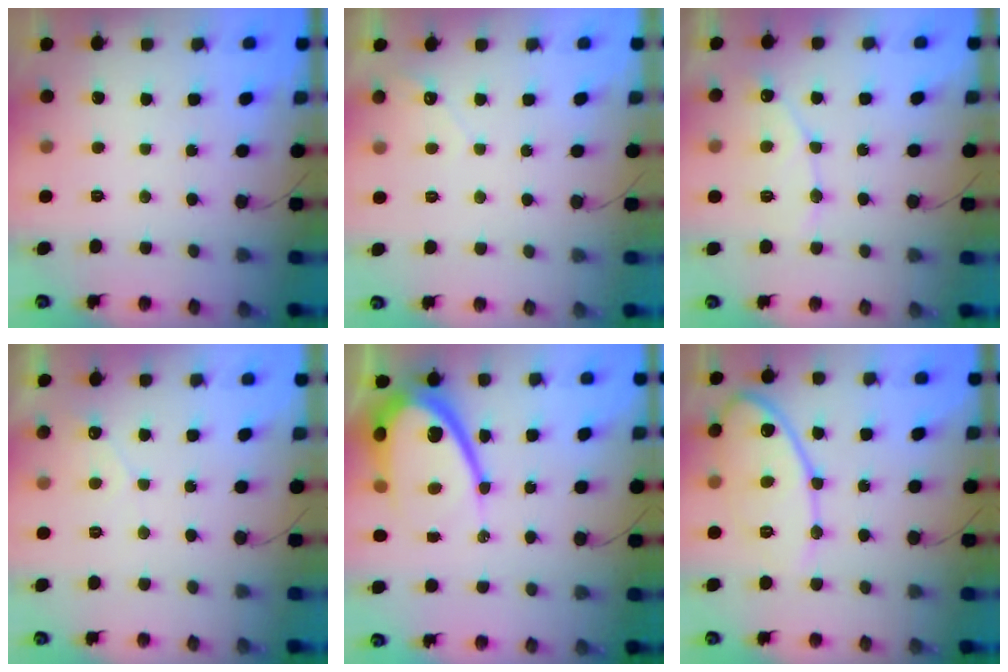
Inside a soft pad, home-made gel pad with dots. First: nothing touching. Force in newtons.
{"total": 2.9, "press": 2.9, "slide": 0.1}
{"total": 8.8, "press": 8.8, "slide": 0.6}
{"total": 2.8, "press": 2.8, "slide": 0.1}
{"total": 17.2, "press": 17.1, "slide": 1.5}
{"total": 14.1, "press": 14.0, "slide": 1.3}